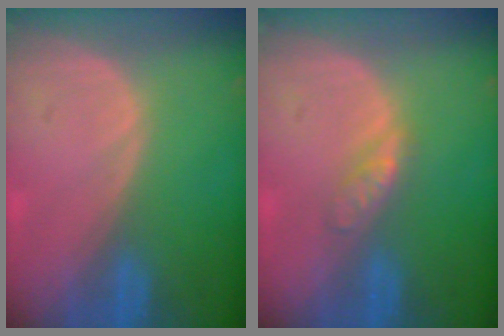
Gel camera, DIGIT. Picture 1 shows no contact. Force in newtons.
{"total": 2.7, "press": 2.7, "slide": 0.3}